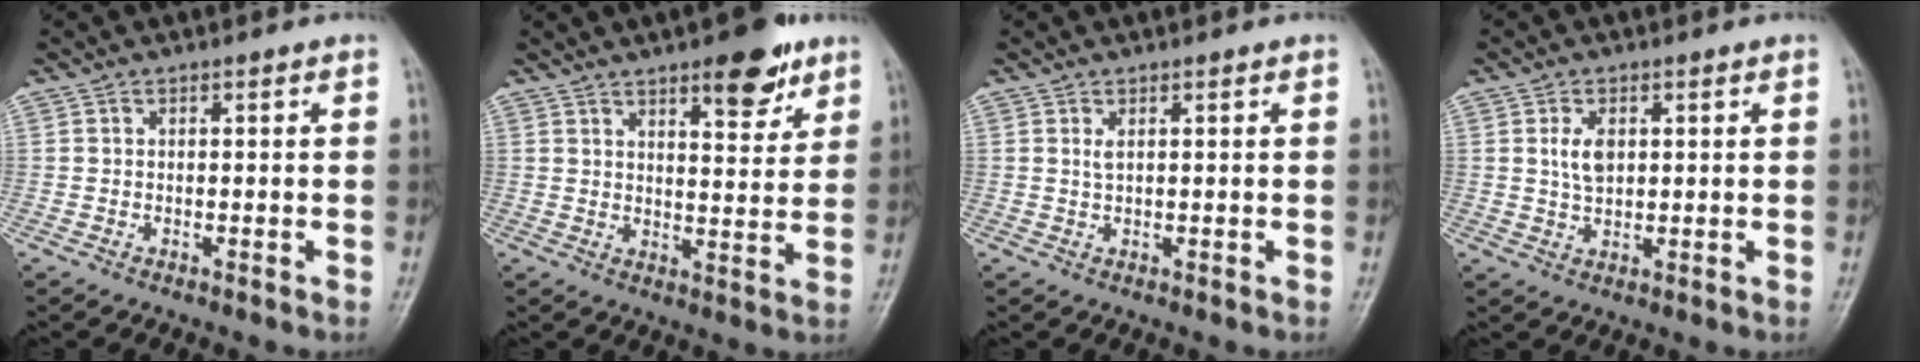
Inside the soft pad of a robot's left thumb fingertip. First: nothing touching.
{"total": 10.3, "force": [6.4, 3.6, 7.3], "torque": [-0.077, -0.035, 0.090]}
{"total": 1.2, "force": [0.6, 0.4, 1.0], "torque": [-0.020, 0.000, 0.014]}
{"total": 4.2, "force": [1.1, 2.5, 3.2], "torque": [-0.052, -0.005, 0.024]}